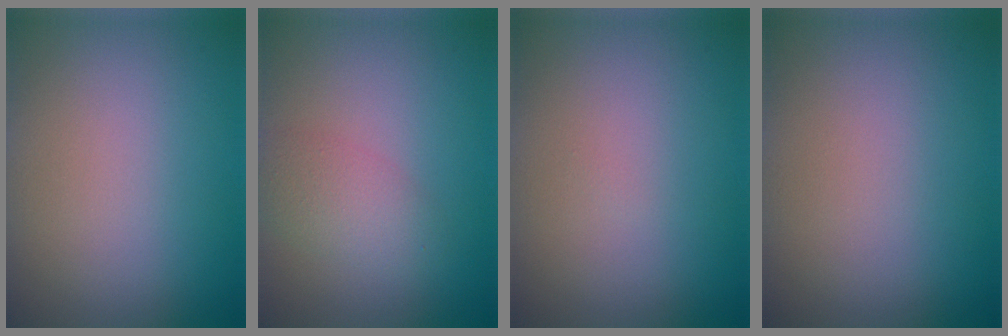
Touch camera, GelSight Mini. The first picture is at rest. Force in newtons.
{"total": 2.3, "press": 2.3, "slide": 0.1}
{"total": 0.0}
{"total": 0.0}